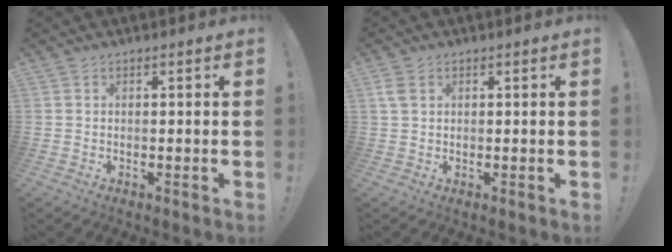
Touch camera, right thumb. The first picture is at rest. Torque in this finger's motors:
{"motor_torque": [0.00, 0.00, 0.26, -0.08, 0.00]}